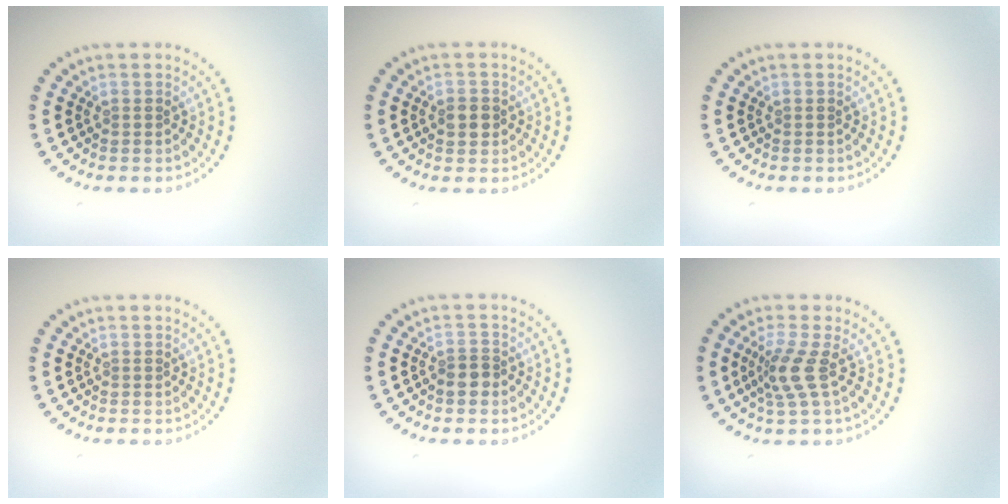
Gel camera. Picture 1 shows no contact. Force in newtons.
{"total": 1.9, "press": 1.8, "slide": 0.4}
{"total": 0.0}
{"total": 0.0}
{"total": 1.6, "press": 1.5, "slide": 0.7}
{"total": 2.8, "press": 2.1, "slide": 1.9}